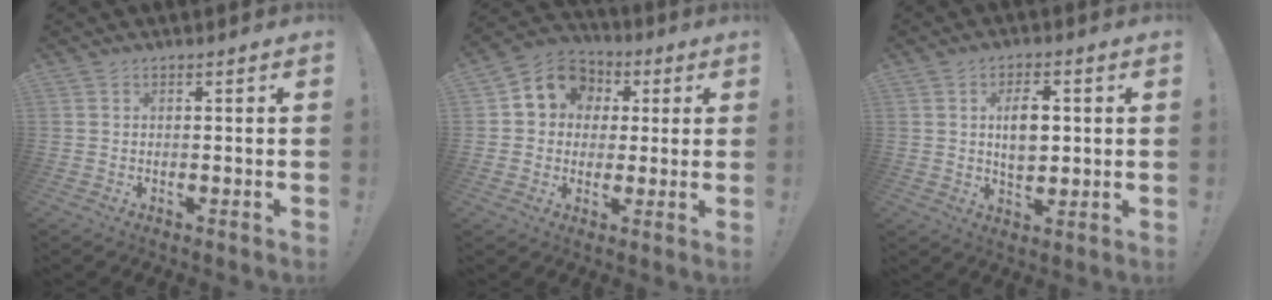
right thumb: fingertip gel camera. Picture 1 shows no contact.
{"total": 10.8, "force": [2.6, 9.4, 4.6], "torque": [-0.058, -0.006, 0.055]}
{"total": 8.1, "force": [1.3, 5.1, 6.1], "torque": [-0.087, 0.000, 0.017]}